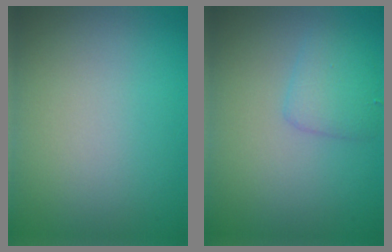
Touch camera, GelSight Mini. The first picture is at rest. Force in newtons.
{"total": 2.2, "press": 2.2, "slide": 0.2}